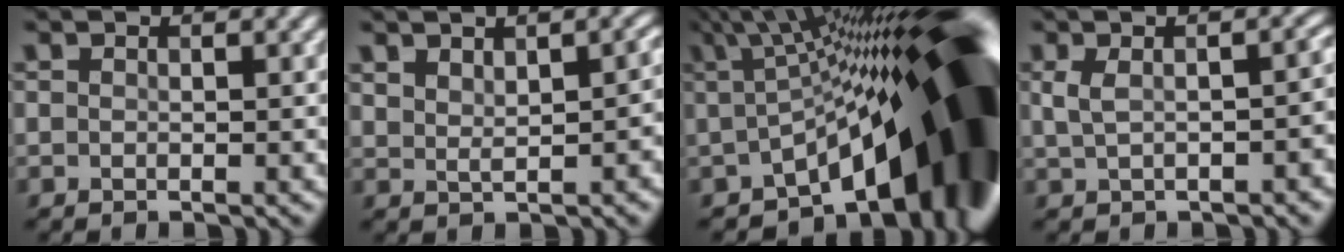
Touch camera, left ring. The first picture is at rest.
{"total": 3.9, "force": [1.9, 1.7, 3.0], "torque": [-0.043, 0.003, 0.037]}
{"total": 18.8, "force": [-2.7, 7.1, 17.2], "torque": [-0.180, 0.011, -0.039]}
{"total": 5.2, "force": [0.5, 2.5, 4.5], "torque": [-0.067, 0.005, 0.016]}